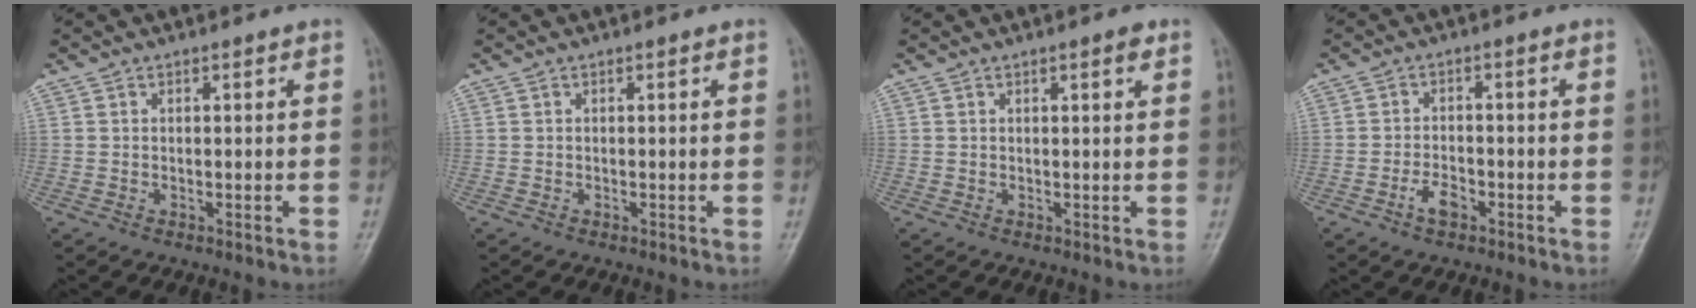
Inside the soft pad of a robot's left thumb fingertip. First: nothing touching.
{"total": 0.0}
{"total": 1.5, "force": [0.8, 0.3, 1.3], "torque": [-0.019, -0.002, 0.011]}
{"total": 3.4, "force": [-1.9, 1.8, 2.2], "torque": [-0.038, 0.015, -0.035]}